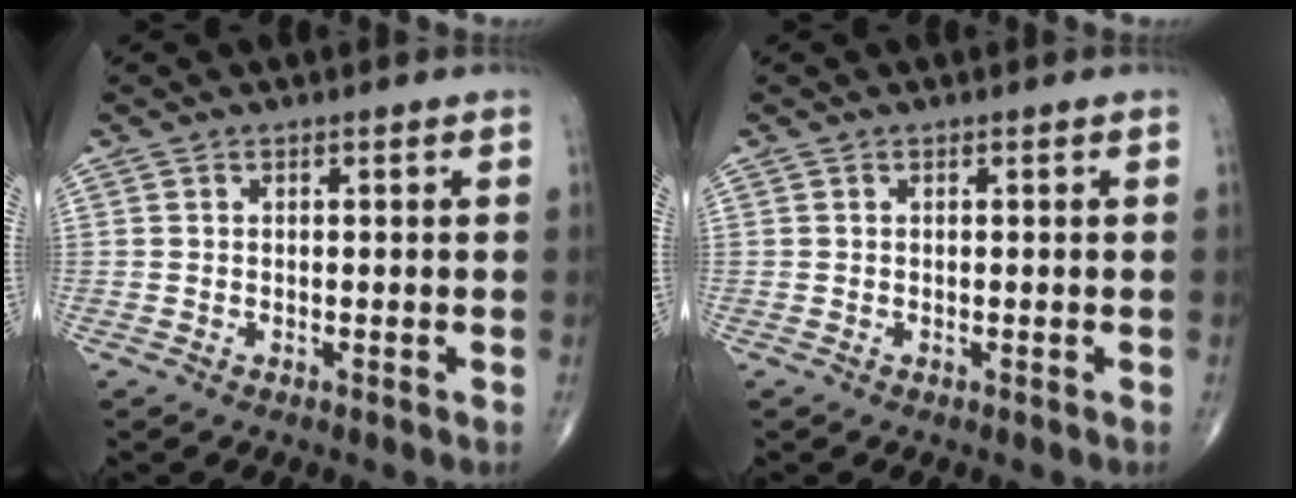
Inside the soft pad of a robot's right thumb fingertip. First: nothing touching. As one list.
[{"total": 0.0}]